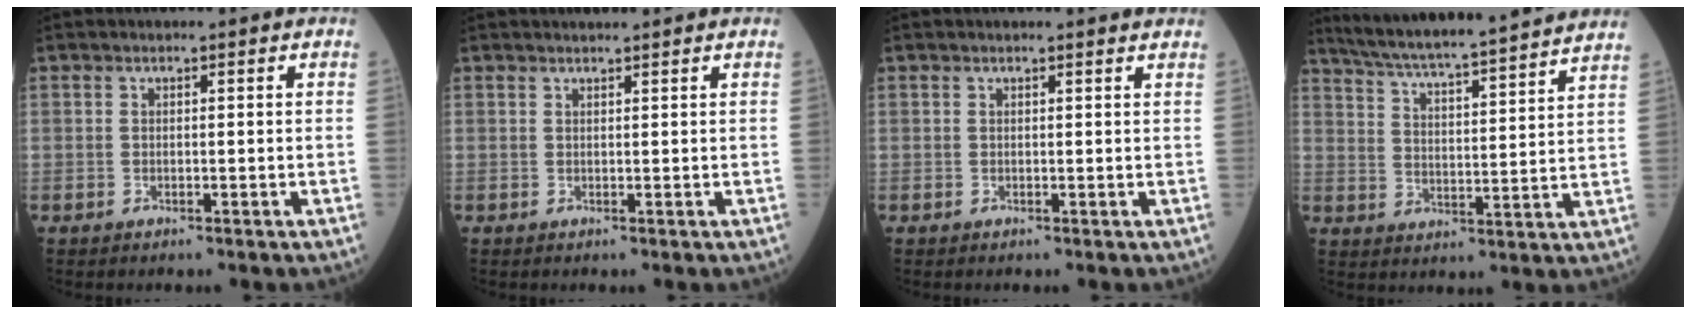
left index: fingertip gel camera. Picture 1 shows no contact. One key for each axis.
{"total": 2.6, "fx": 2.5, "fy": -0.1, "fz": 0.9, "tx": -0.010, "ty": 0.017, "tz": 0.036}
{"total": 1.1, "fx": 1.1, "fy": -0.2, "fz": -0.2, "tx": 0.004, "ty": -0.004, "tz": -0.005}
{"total": 20.4, "fx": 18.4, "fy": -0.4, "fz": 8.6, "tx": -0.146, "ty": -0.008, "tz": 0.257}